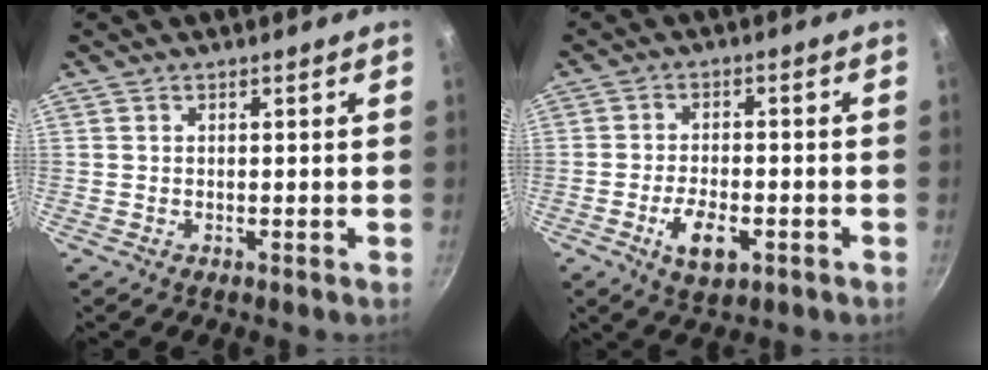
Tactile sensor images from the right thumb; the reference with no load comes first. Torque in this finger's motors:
{"motor_torque": [-0.17, 0.23, -0.05, 0.04, 0.16]}